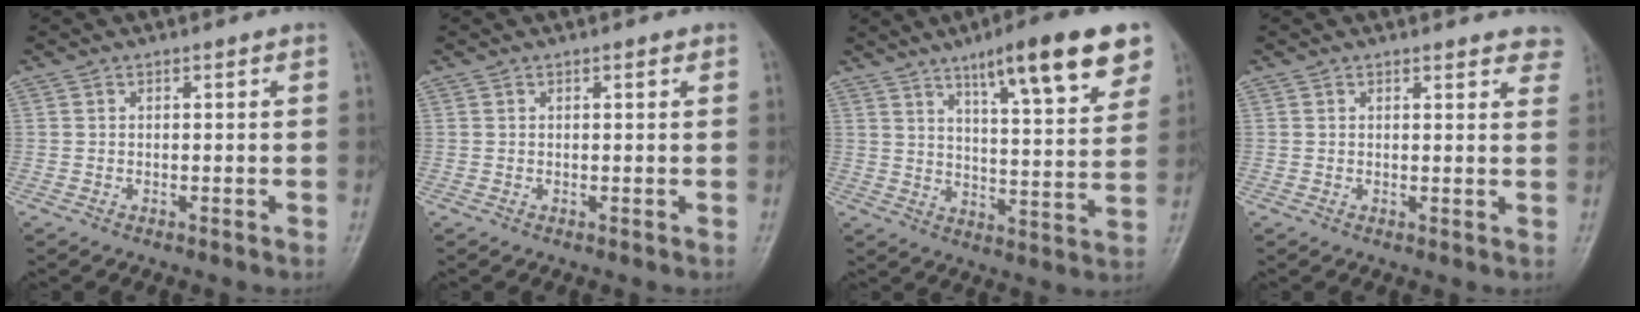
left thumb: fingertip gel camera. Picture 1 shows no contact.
{"total": 0.8, "force": [0.4, 0.2, 0.6], "torque": [-0.010, 0.000, 0.005]}
{"total": 18.4, "force": [10.9, 4.0, 14.3], "torque": [-0.178, -0.038, 0.161]}
{"total": 5.7, "force": [5.2, 1.7, 1.8], "torque": [0.012, -0.020, 0.041]}